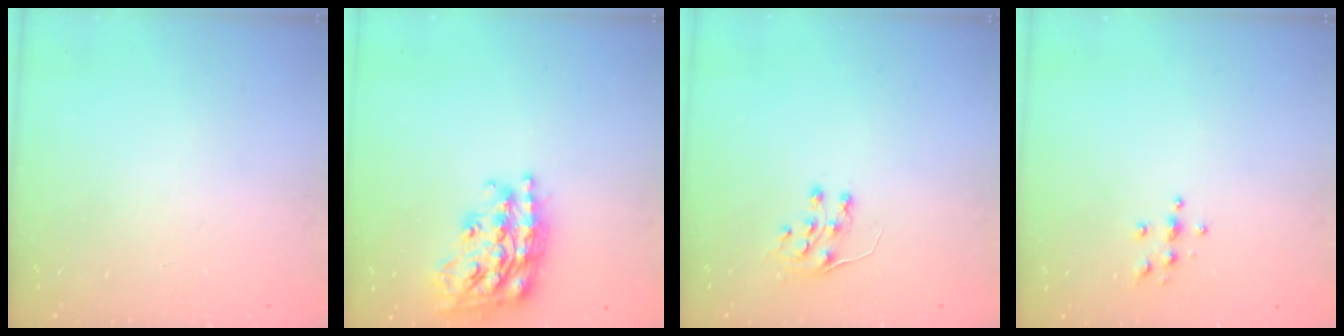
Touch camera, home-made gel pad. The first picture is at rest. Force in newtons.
{"total": 22.0, "press": 21.9, "slide": 1.4}
{"total": 6.5, "press": 6.4, "slide": 0.6}
{"total": 3.9, "press": 3.9, "slide": 0.4}